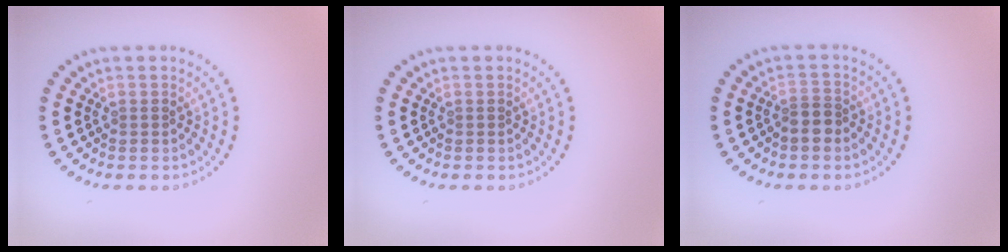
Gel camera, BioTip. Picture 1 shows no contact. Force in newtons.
{"total": 0.0}
{"total": 2.1, "press": 1.7, "slide": 1.1}